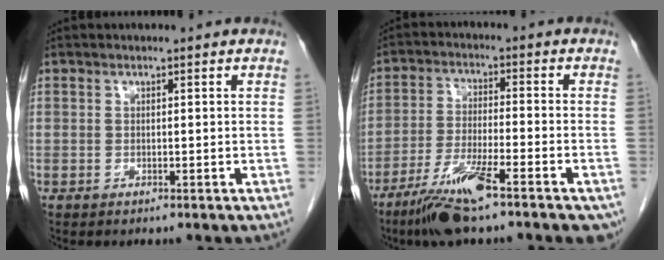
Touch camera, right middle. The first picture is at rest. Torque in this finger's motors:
{"motor_torque": [1.15, -0.98, 0.27, 0.10]}